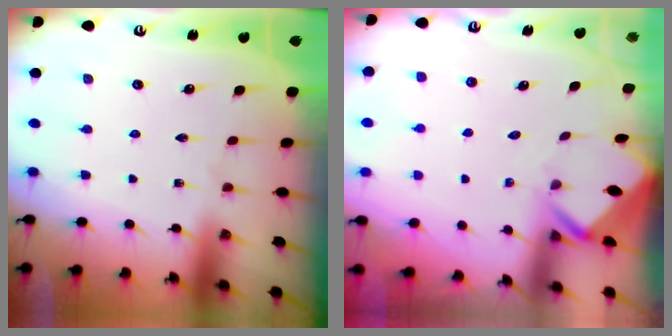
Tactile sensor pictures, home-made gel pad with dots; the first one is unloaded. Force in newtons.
{"total": 2.9, "press": 2.9, "slide": 0.2}